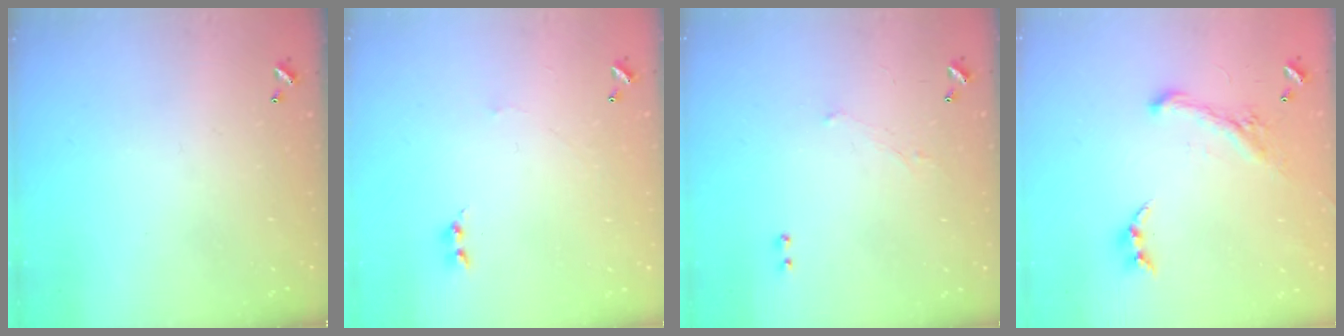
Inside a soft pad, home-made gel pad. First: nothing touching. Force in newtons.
{"total": 0.8, "press": 0.7, "slide": 0.5}
{"total": 1.2, "press": 0.8, "slide": 0.9}
{"total": 1.9, "press": 1.3, "slide": 1.4}